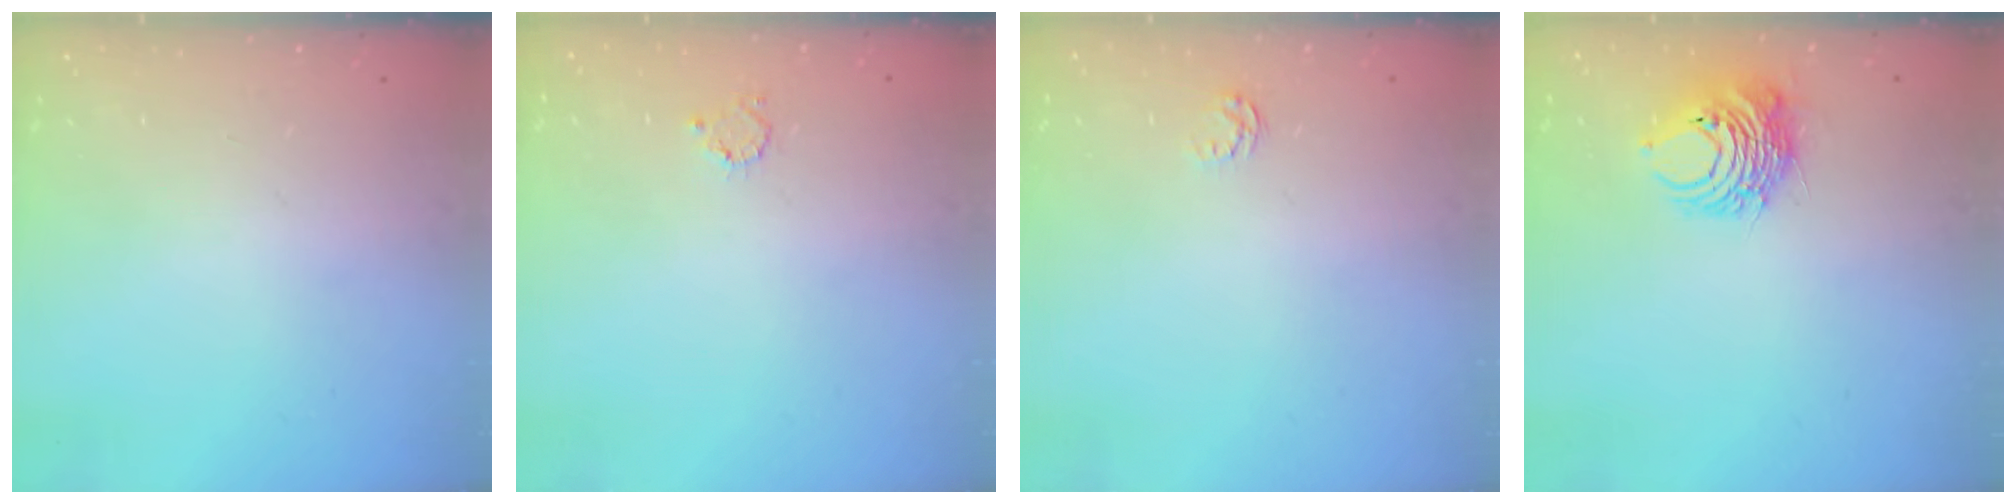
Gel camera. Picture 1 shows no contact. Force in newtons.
{"total": 2.6, "press": 2.6, "slide": 0.4}
{"total": 2.6, "press": 2.6, "slide": 0.4}
{"total": 9.2, "press": 9.2, "slide": 0.6}